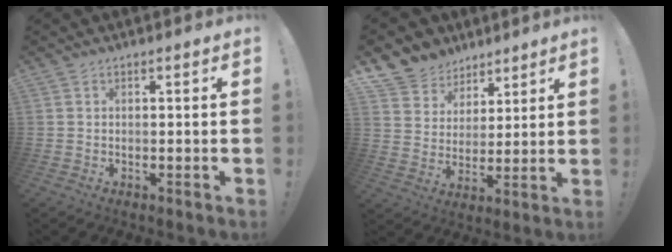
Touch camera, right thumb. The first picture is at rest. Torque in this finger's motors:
{"motor_torque": [-0.49, 1.41, -0.01, -0.01, -0.01]}